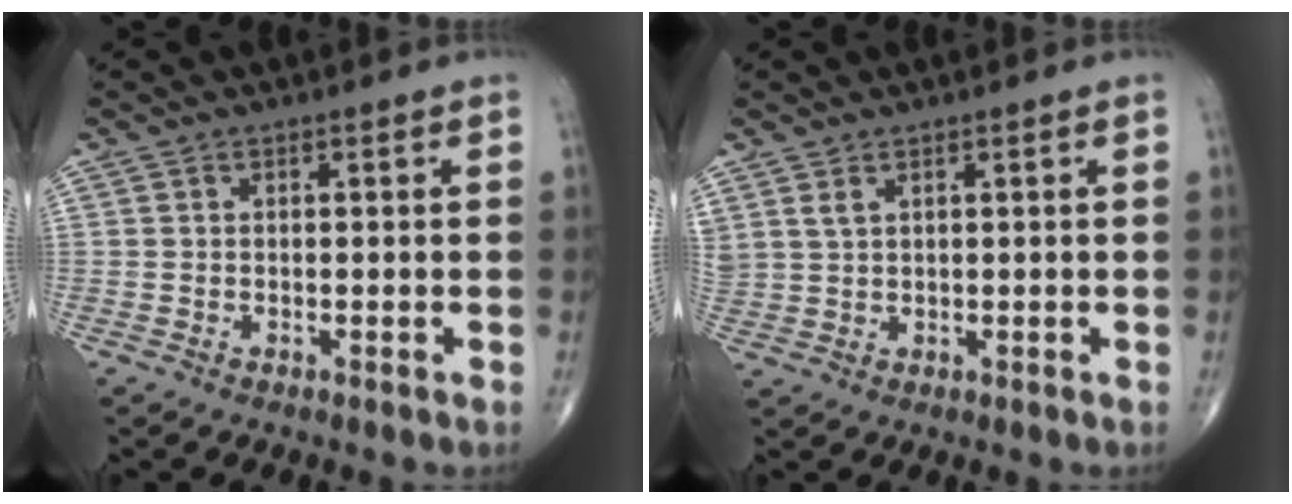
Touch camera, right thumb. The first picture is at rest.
{"total": 2.4, "force": [1.5, 1.1, 1.5], "torque": [-0.036, 0.000, 0.042]}